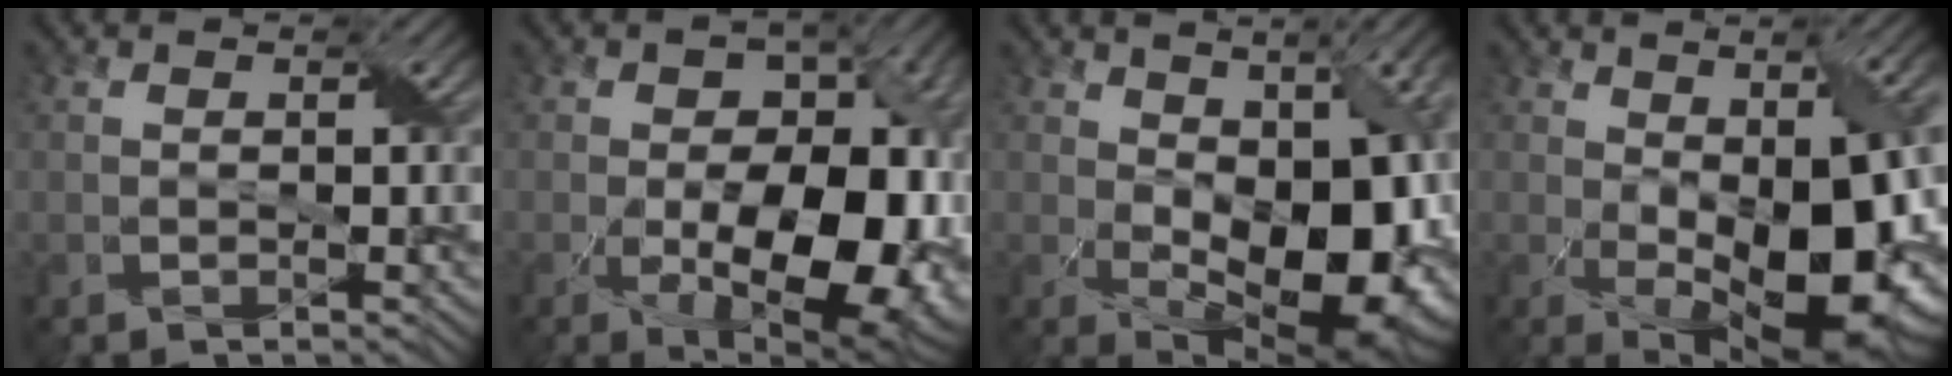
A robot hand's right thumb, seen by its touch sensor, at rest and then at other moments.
{"total": 16.1, "force": [-3.5, 9.2, 12.8], "torque": [-0.172, -0.032, -0.036]}
{"total": 17.0, "force": [-0.6, 8.8, 14.5], "torque": [-0.215, -0.030, 0.024]}
{"total": 15.7, "force": [-1.6, 7.2, 13.9], "torque": [-0.214, -0.029, -0.004]}